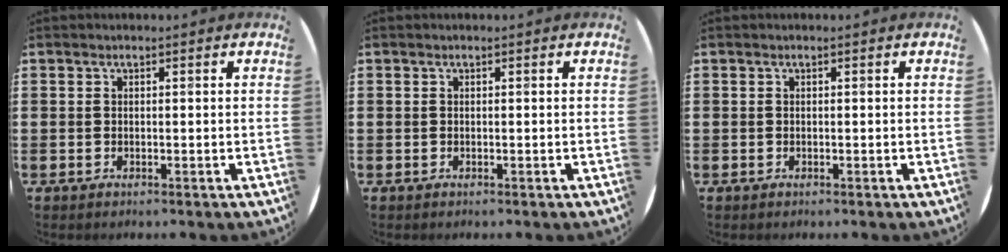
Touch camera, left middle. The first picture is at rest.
{"total": 0.0}
{"total": 0.0}